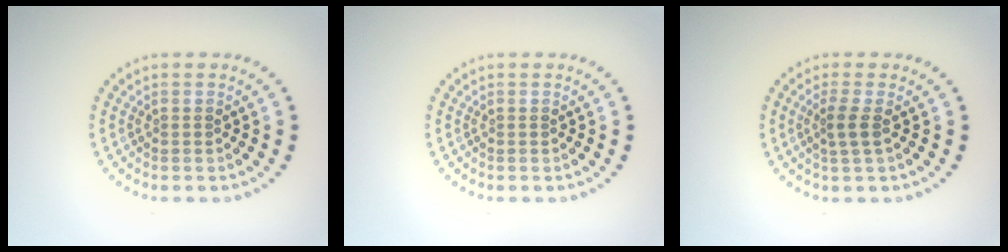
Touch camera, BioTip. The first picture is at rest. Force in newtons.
{"total": 0.0}
{"total": 1.6, "press": 1.2, "slide": 1.0}